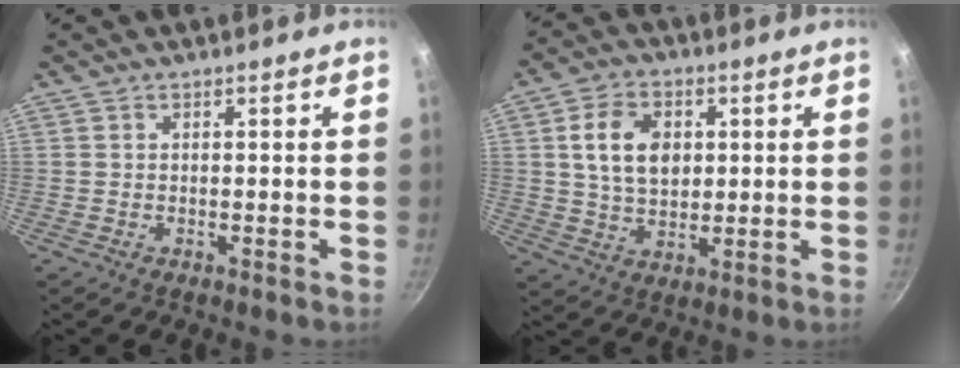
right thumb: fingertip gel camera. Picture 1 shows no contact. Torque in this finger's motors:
{"motor_torque": [0.74, 1.69, 0.99, -0.69, 0.24]}